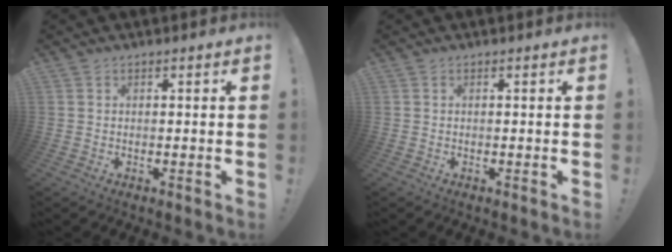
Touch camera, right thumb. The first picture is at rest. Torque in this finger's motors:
{"motor_torque": [-0.01, -0.05, 0.37, -0.08, -0.10]}